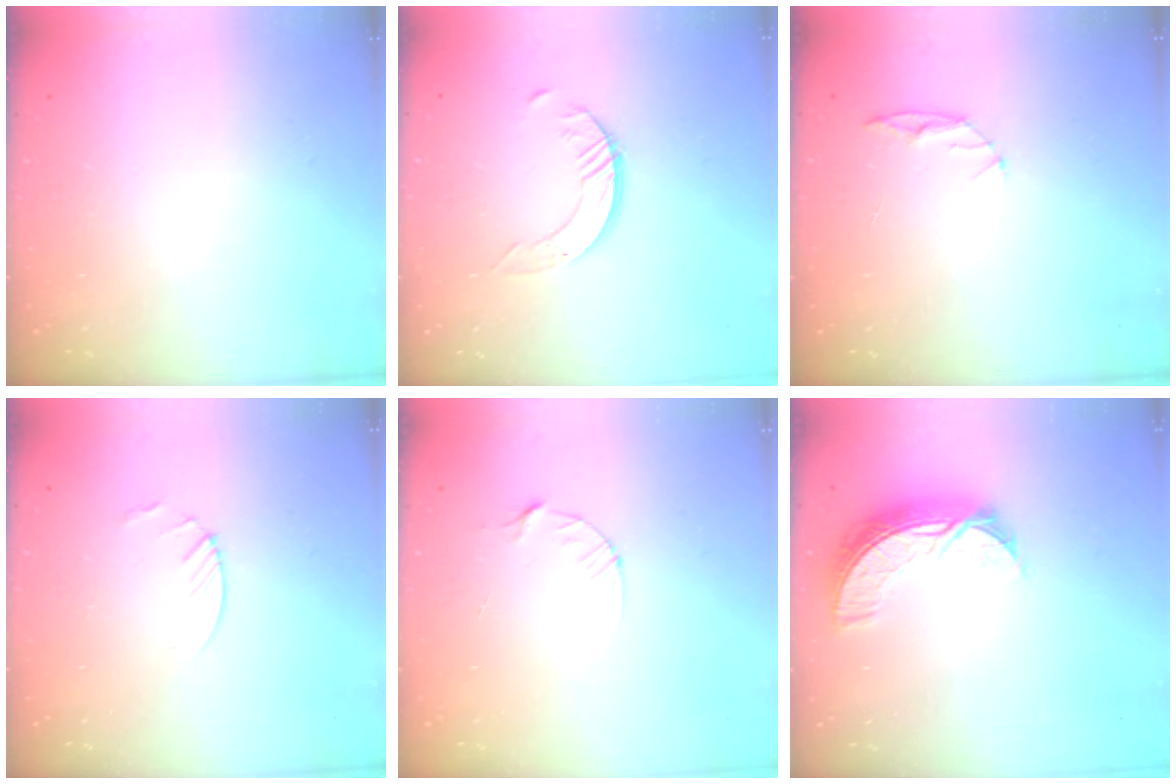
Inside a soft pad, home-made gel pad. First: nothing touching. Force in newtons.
{"total": 2.5, "press": 2.5, "slide": 0.3}
{"total": 5.7, "press": 5.6, "slide": 0.7}
{"total": 3.0, "press": 3.0, "slide": 0.3}
{"total": 3.2, "press": 3.2, "slide": 0.3}
{"total": 9.3, "press": 9.3, "slide": 0.7}